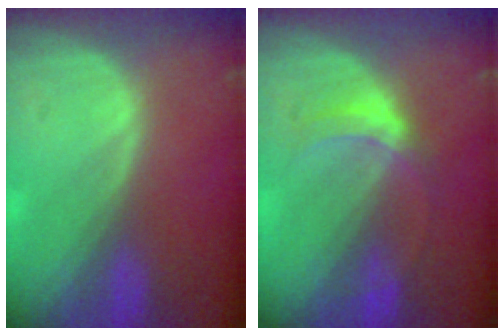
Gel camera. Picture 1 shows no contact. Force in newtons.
{"total": 4.0, "press": 3.7, "slide": 1.6}